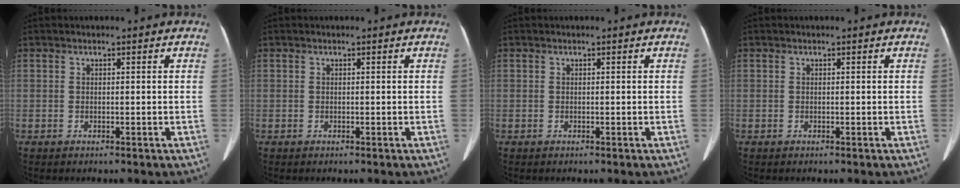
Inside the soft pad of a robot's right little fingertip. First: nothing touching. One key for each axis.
{"total": 0.0}
{"total": 0.0}
{"total": 0.0}